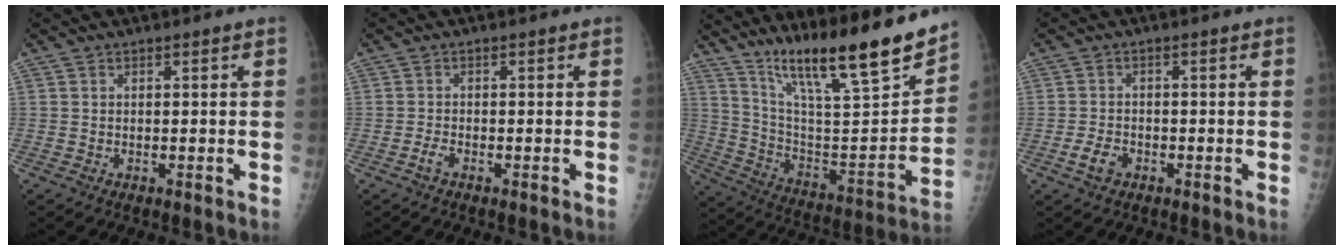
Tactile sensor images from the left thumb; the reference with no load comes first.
{"total": 1.3, "force": [-0.9, 0.4, 0.9], "torque": [-0.022, 0.002, -0.019]}
{"total": 23.5, "force": [17.7, 2.9, 15.2], "torque": [-0.220, -0.082, 0.303]}
{"total": 3.1, "force": [-1.5, 2.0, 1.7], "torque": [-0.032, 0.008, -0.025]}